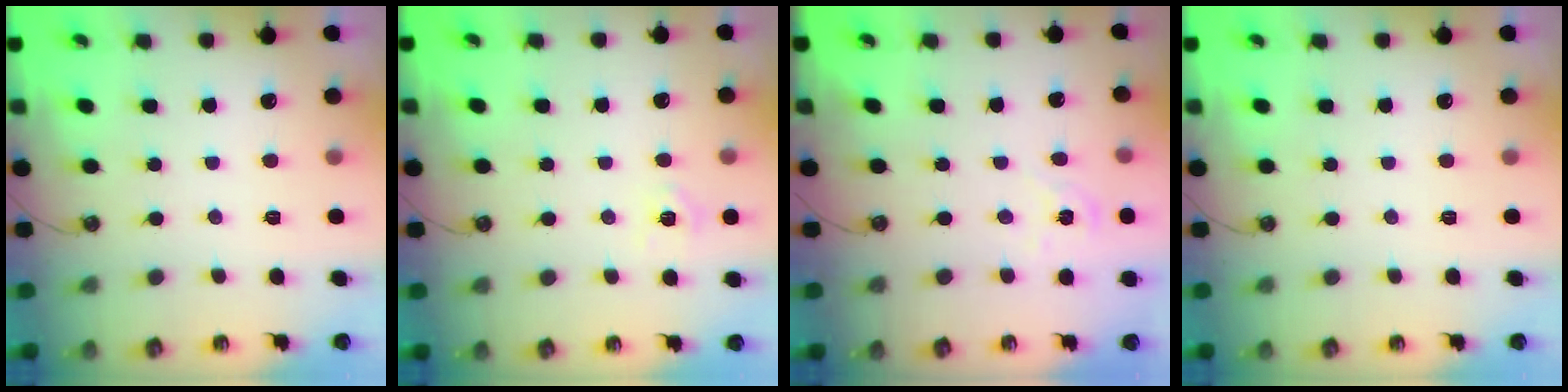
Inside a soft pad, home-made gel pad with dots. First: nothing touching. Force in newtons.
{"total": 5.9, "press": 5.9, "slide": 0.6}
{"total": 1.9, "press": 1.8, "slide": 0.3}
{"total": 0.0}